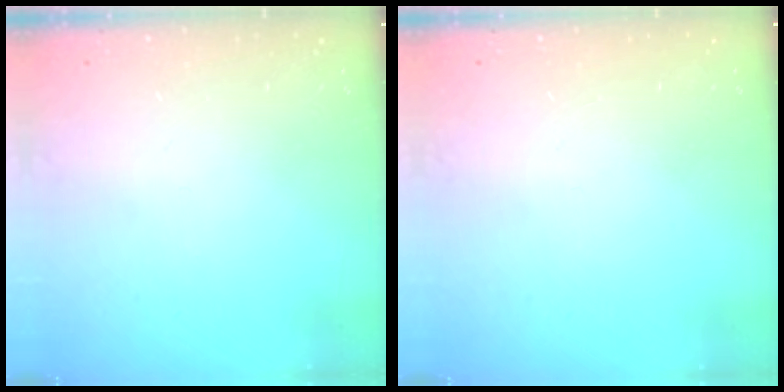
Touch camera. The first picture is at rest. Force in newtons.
{"total": 0.0}